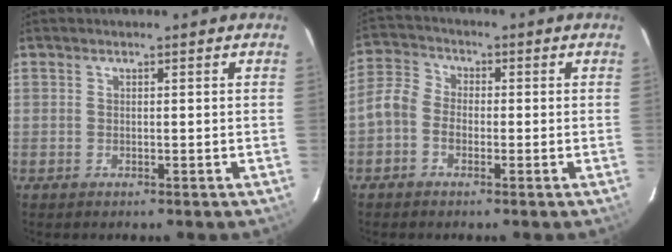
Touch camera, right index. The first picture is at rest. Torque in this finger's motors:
{"motor_torque": [0.43, -0.32, 0.37, 0.07]}